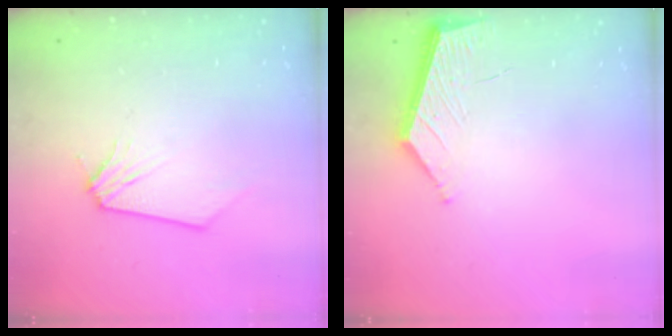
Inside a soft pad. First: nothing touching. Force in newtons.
{"total": 5.4, "press": 5.4, "slide": 0.6}